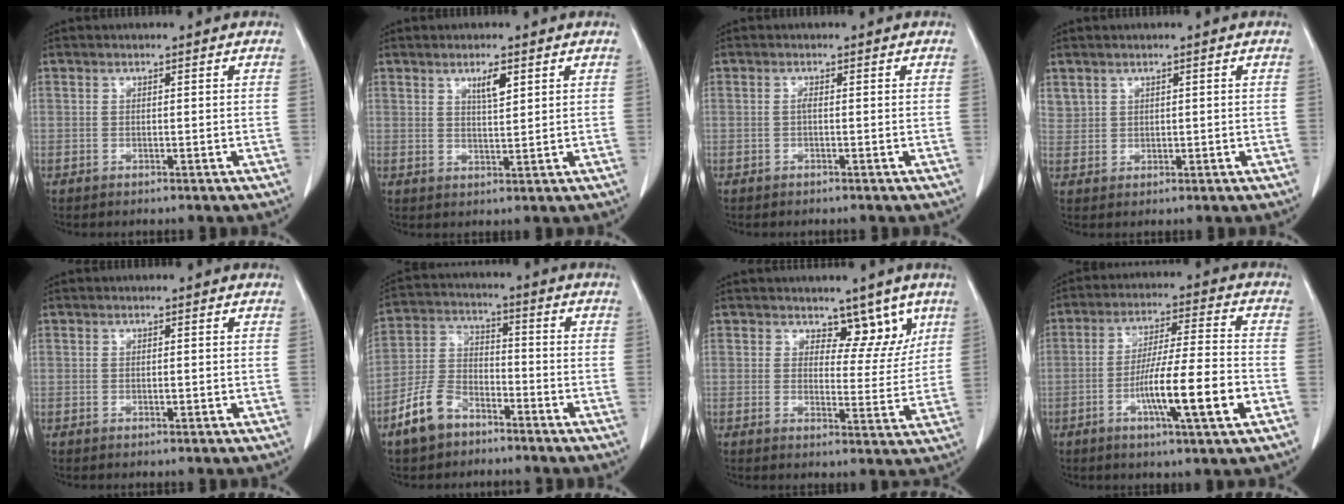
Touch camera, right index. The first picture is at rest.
{"total": 3.2, "force": [1.7, 0.6, 2.6], "torque": [-0.044, -0.003, 0.031]}
{"total": 0.6, "force": [-0.2, 0.1, 0.6], "torque": [-0.011, 0.002, -0.005]}
{"total": 1.5, "force": [1.0, 1.1, 0.5], "torque": [-0.012, 0.010, 0.028]}
{"total": 0.7, "force": [-0.2, 0.3, 0.6], "torque": [-0.012, 0.000, -0.001]}
{"total": 8.7, "force": [-5.9, 4.9, 4.1], "torque": [-0.103, 0.009, -0.116]}
{"total": 5.6, "force": [3.7, 3.2, 2.6], "torque": [-0.009, -0.008, 0.051]}
{"total": 12.9, "force": [-4.4, 0.4, 12.2], "torque": [-0.208, -0.005, -0.075]}